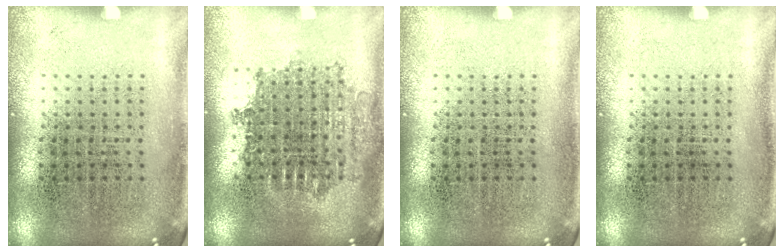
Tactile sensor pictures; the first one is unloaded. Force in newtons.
{"total": 1.7, "press": 1.4, "slide": 1.0}
{"total": 0.0}
{"total": 0.0}